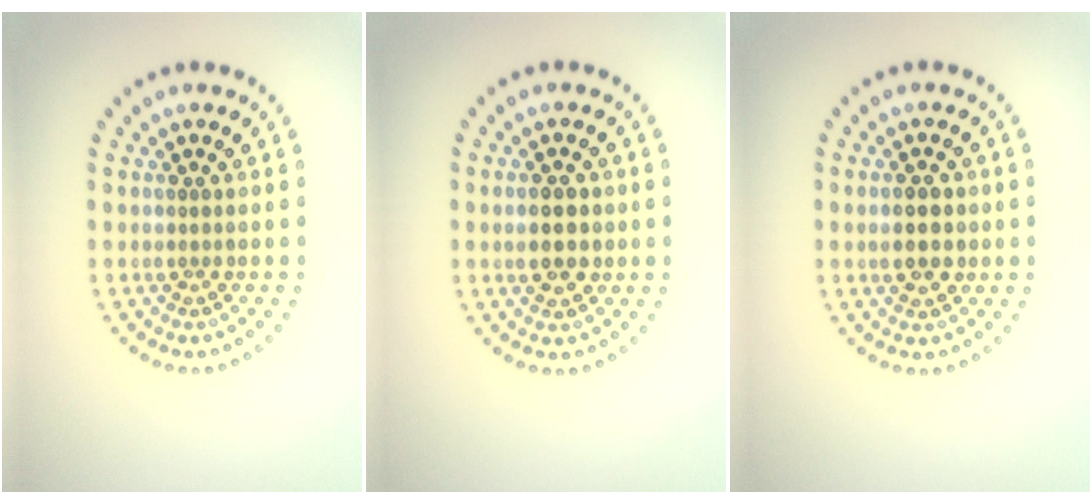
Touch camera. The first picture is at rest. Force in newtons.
{"total": 3.2, "press": 3.2, "slide": 0.1}
{"total": 3.1, "press": 3.1, "slide": 0.1}